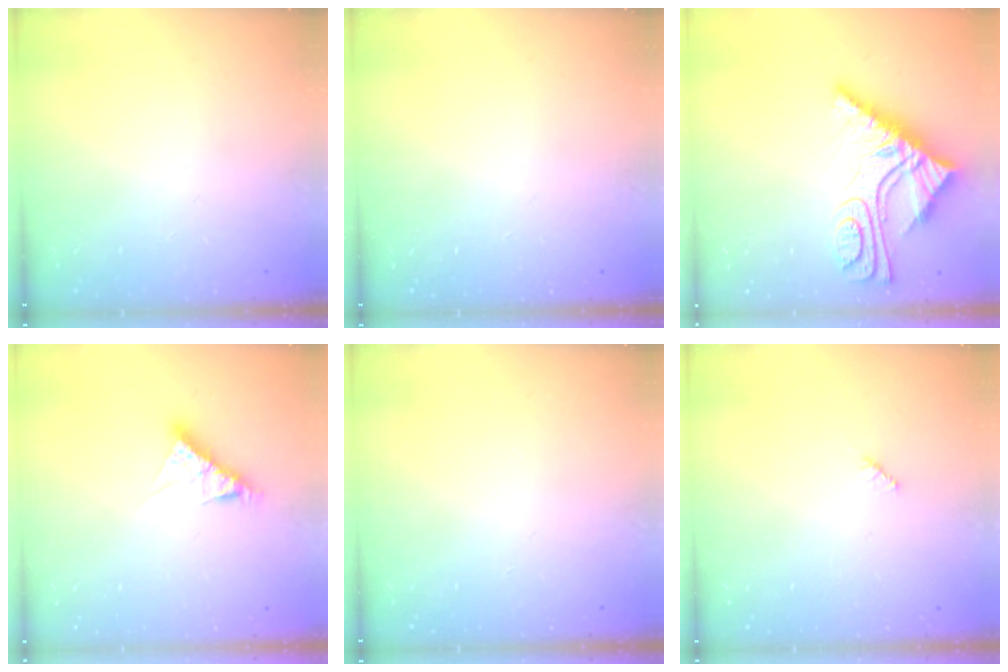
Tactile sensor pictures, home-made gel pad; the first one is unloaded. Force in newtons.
{"total": 0.0}
{"total": 13.2, "press": 13.1, "slide": 1.5}
{"total": 6.9, "press": 6.9, "slide": 0.6}
{"total": 0.0}
{"total": 1.9, "press": 1.9, "slide": 0.3}